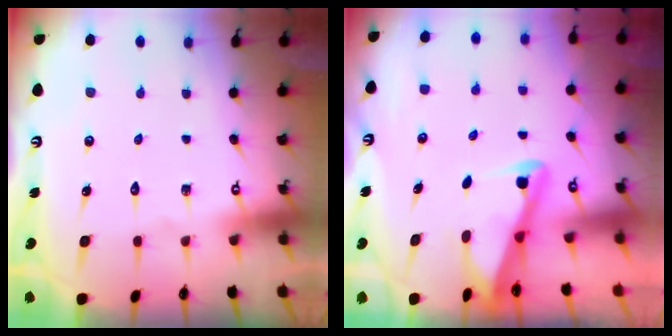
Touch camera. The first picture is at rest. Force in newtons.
{"total": 2.8, "press": 2.8, "slide": 0.3}